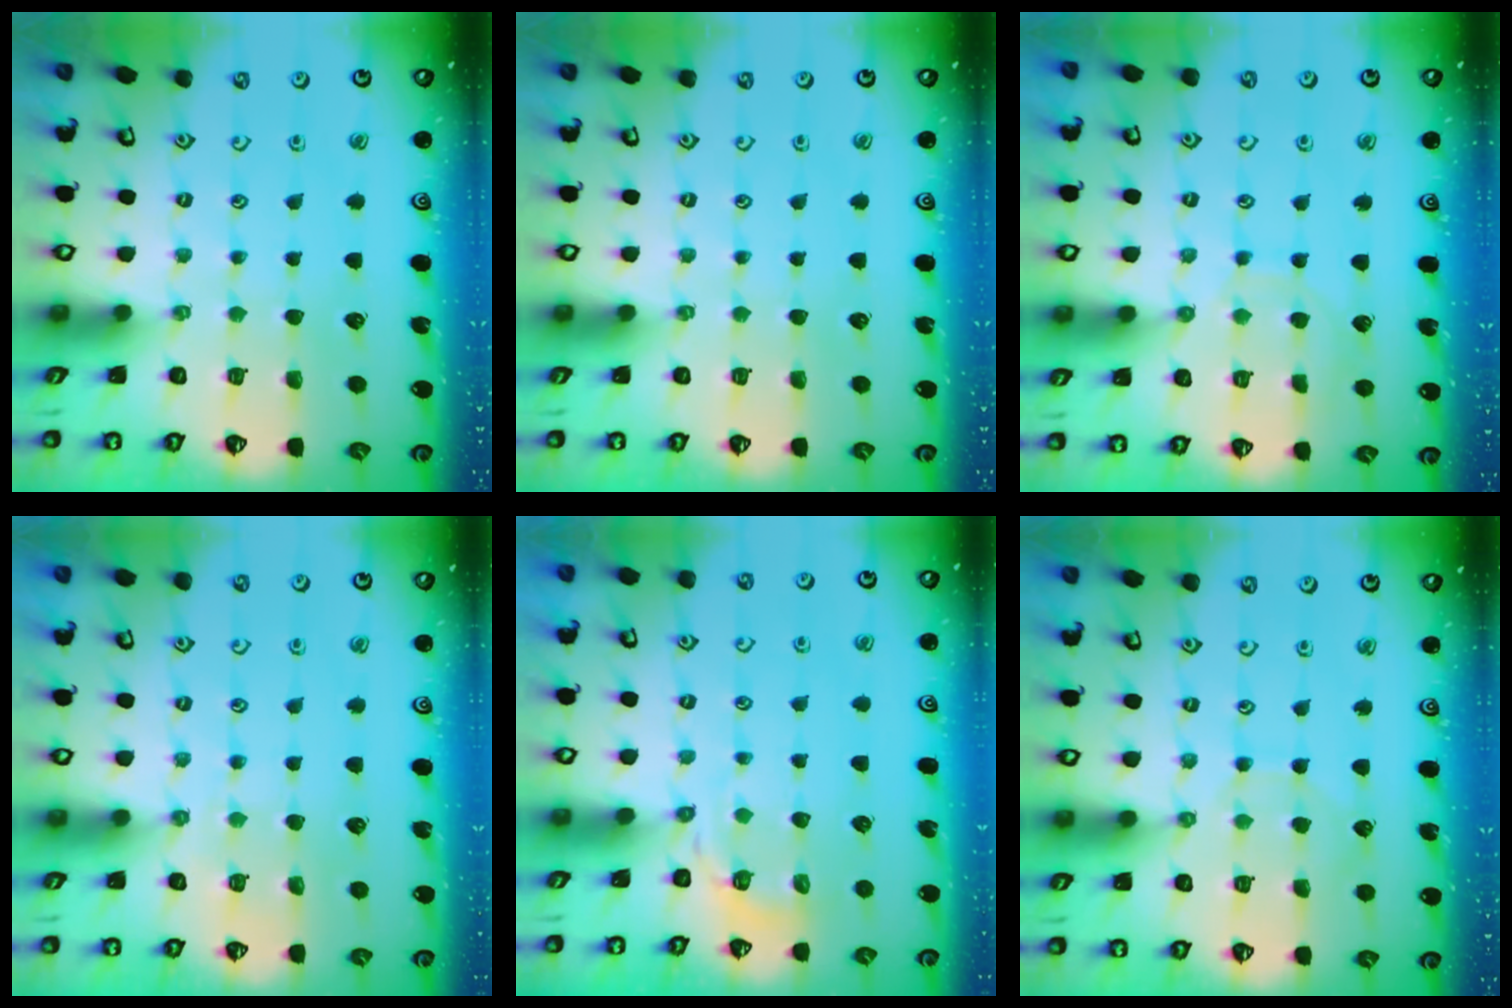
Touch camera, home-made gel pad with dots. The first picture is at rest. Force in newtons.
{"total": 0.0}
{"total": 6.0, "press": 6.0, "slide": 0.5}
{"total": 4.3, "press": 4.3, "slide": 0.4}
{"total": 3.7, "press": 3.2, "slide": 1.8}
{"total": 5.7, "press": 5.7, "slide": 0.4}